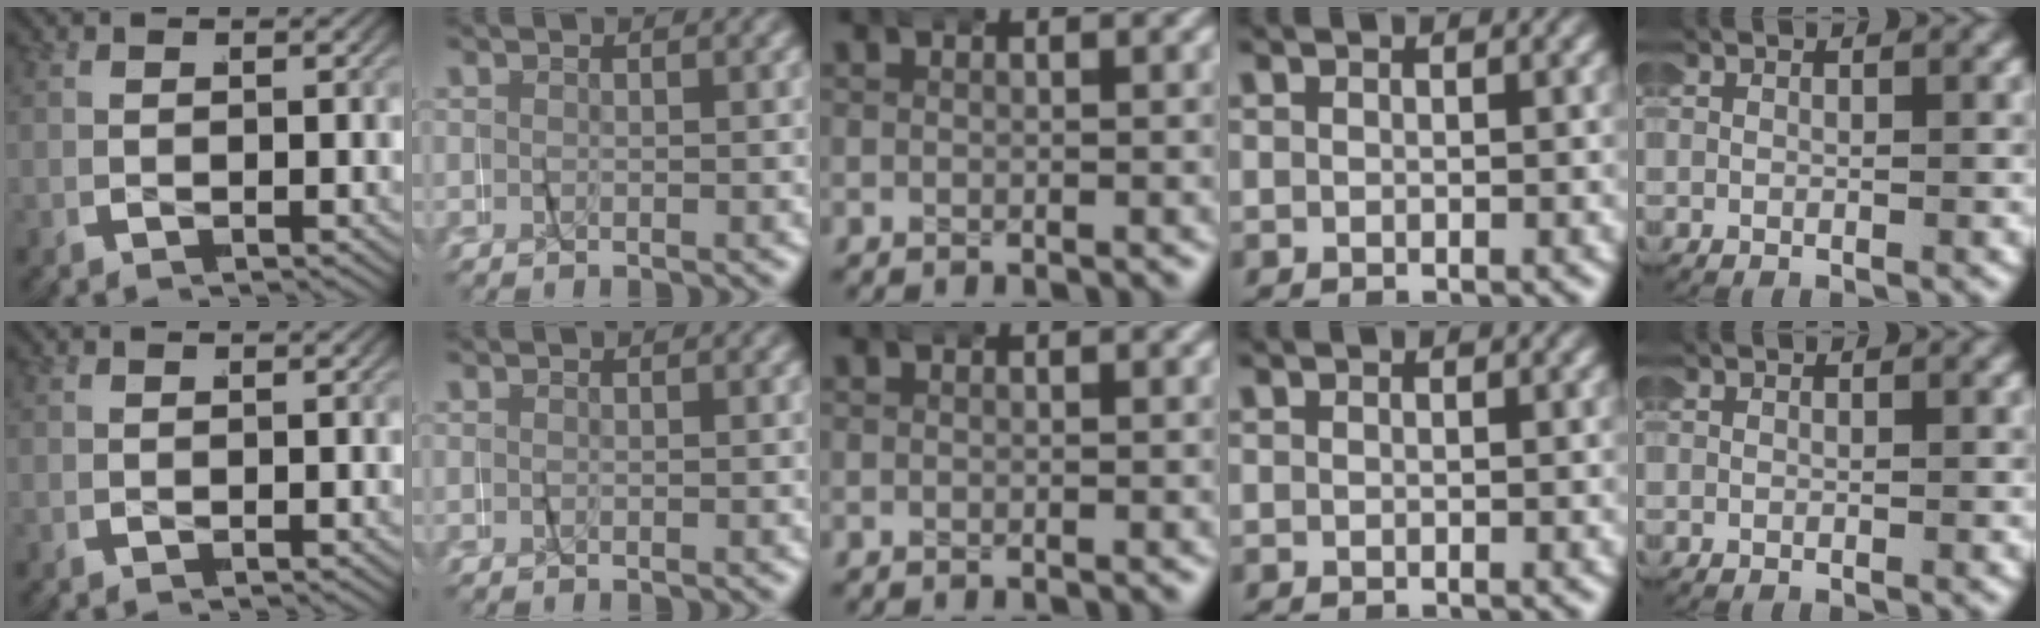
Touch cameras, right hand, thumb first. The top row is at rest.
{}